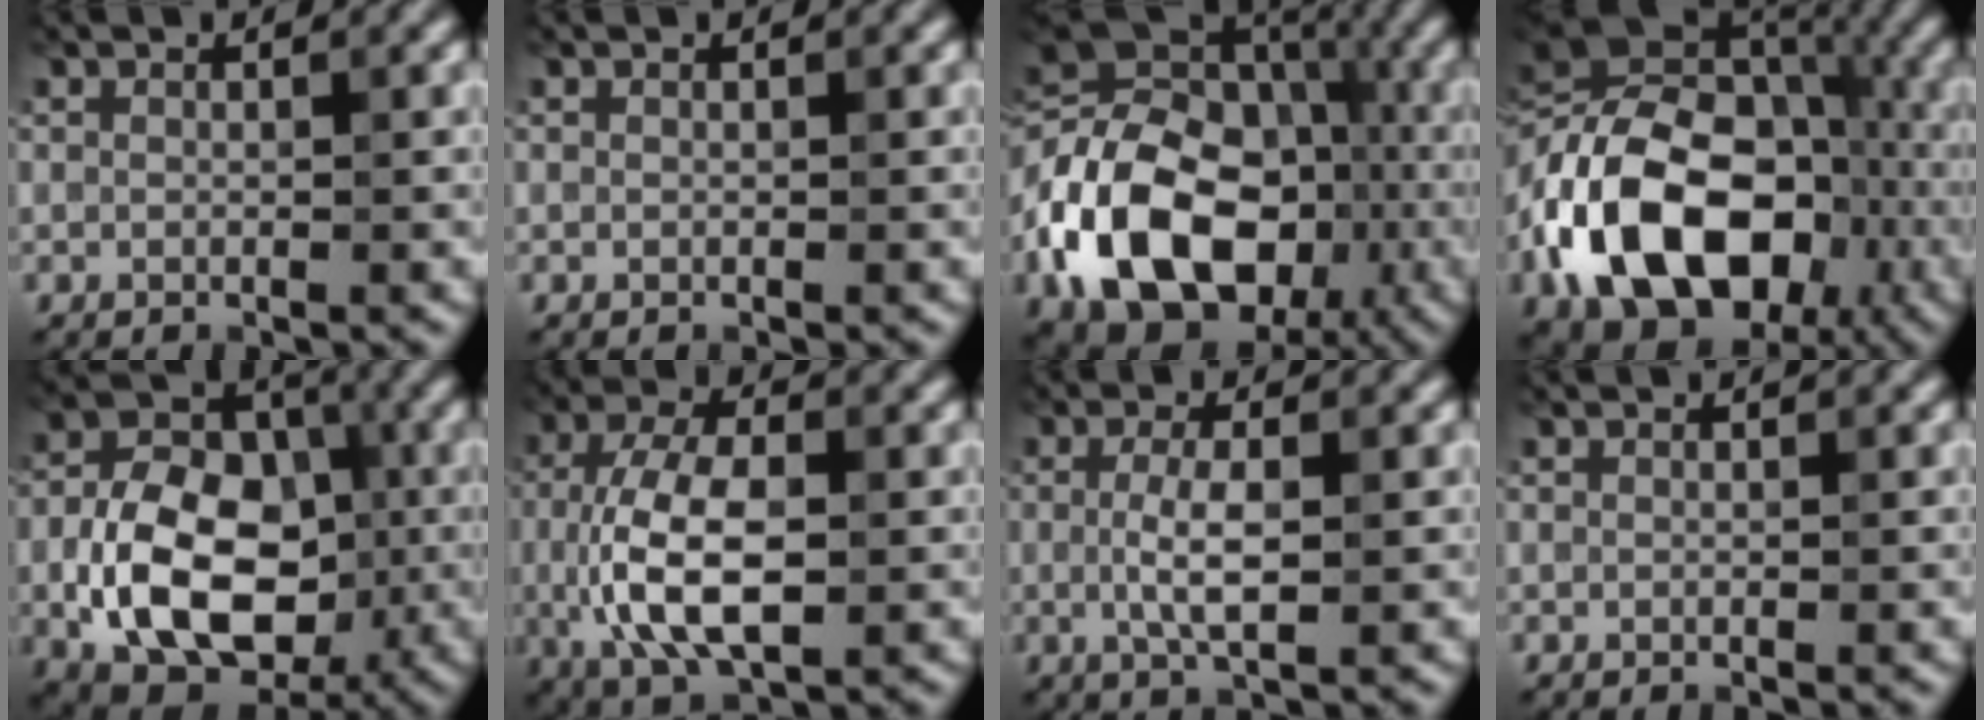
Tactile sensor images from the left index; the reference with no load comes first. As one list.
[{"total": 0.0}, {"total": 16.4, "force": [-5.0, 11.8, 10.1], "torque": [-0.206, -0.005, -0.101]}, {"total": 17.0, "force": [-5.3, 11.6, 11.2], "torque": [-0.205, 0.003, -0.104]}, {"total": 11.5, "force": [-2.9, 7.7, 8.0], "torque": [-0.146, 0.000, -0.056]}, {"total": 8.6, "force": [-0.6, 4.3, 7.4], "torque": [-0.151, -0.001, -0.013]}, {"total": 3.3, "force": [-0.1, 0.9, 3.1], "torque": [-0.065, 0.001, -0.002]}, {"total": 0.0}]